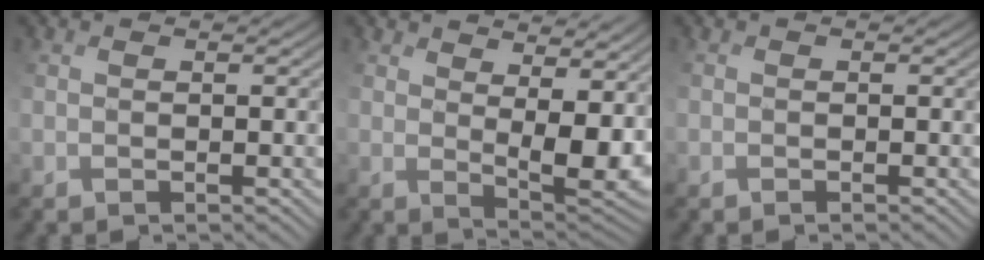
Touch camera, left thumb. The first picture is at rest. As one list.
[{"total": 8.5, "force": [3.6, 4.0, 6.6], "torque": [-0.134, -0.016, 0.082]}, {"total": 0.7, "force": [-0.6, 0.2, 0.1], "torque": [-0.001, -0.002, -0.013]}]